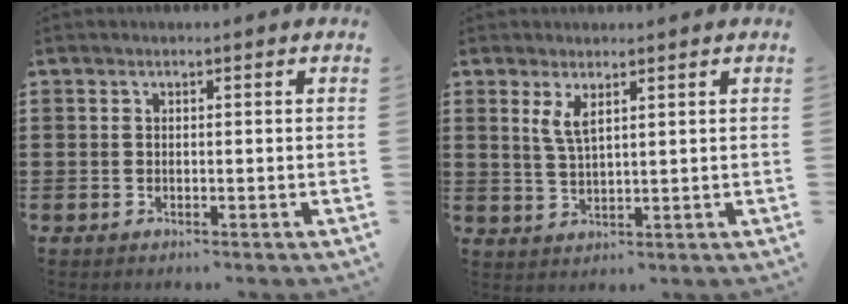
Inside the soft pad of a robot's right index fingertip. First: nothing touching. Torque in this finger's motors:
{"motor_torque": [0.47, 0.05, 0.33, 0.10]}